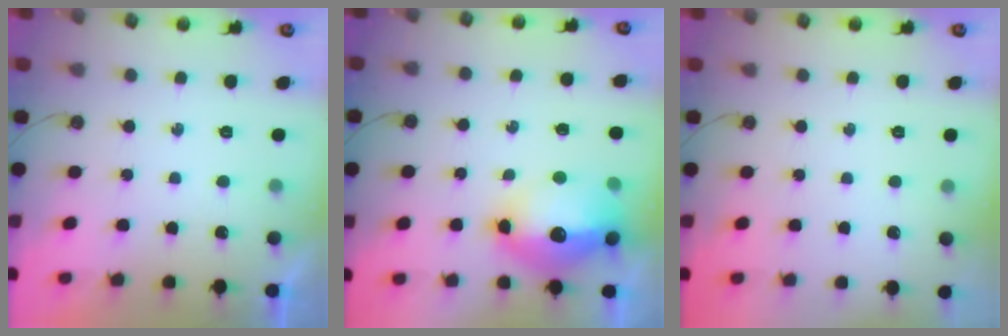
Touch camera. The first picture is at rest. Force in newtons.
{"total": 21.4, "press": 17.2, "slide": 12.7}
{"total": 0.0}